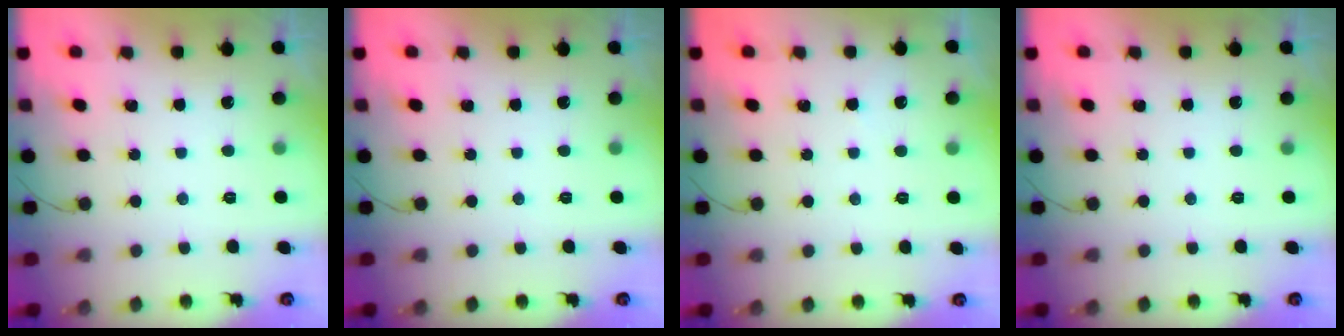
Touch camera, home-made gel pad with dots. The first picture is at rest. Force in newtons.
{"total": 0.0}
{"total": 1.2, "press": 1.2, "slide": 0.3}
{"total": 0.0}